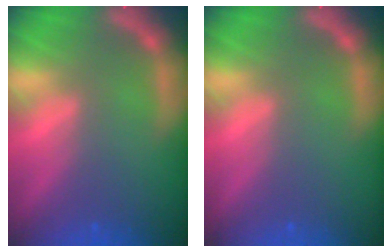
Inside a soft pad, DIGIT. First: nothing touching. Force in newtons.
{"total": 0.0}